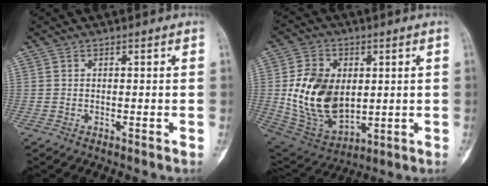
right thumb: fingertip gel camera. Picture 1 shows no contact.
{"total": 17.1, "force": [1.0, 11.6, 12.5], "torque": [-0.201, -0.012, 0.040]}